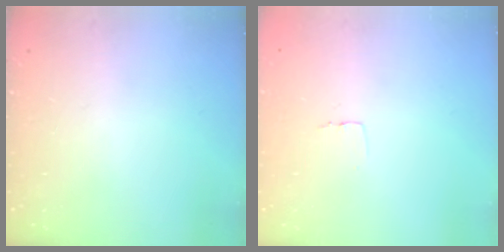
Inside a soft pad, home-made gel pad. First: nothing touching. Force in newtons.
{"total": 2.6, "press": 2.6, "slide": 0.1}